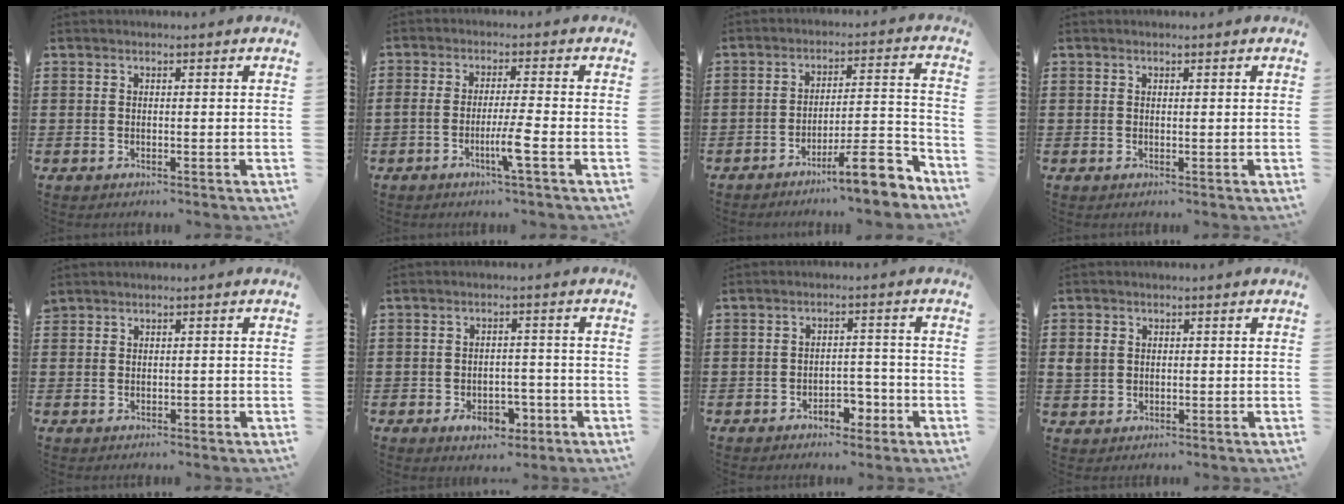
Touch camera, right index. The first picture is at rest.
{"total": 4.8, "force": [-2.0, -0.1, 4.4], "torque": [-0.074, -0.010, -0.036]}
{"total": 9.9, "force": [-7.5, 1.3, 6.3], "torque": [-0.091, 0.022, -0.134]}
{"total": 0.5, "force": [0.2, 0.5, 0.0], "torque": [-0.001, 0.004, 0.005]}
{"total": 0.6, "force": [0.3, 0.5, 0.3], "torque": [-0.008, 0.001, 0.007]}
{"total": 4.8, "force": [-2.4, 2.9, 2.9], "torque": [-0.046, 0.004, -0.045]}
{"total": 3.7, "force": [-2.3, 2.2, 1.8], "torque": [-0.033, 0.006, -0.044]}
{"total": 2.5, "force": [0.4, 2.2, 1.2], "torque": [-0.030, 0.009, 0.007]}